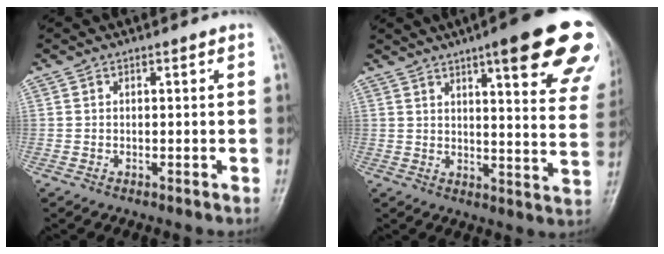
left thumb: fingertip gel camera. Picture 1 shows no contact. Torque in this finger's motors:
{"motor_torque": [2.78, 2.23, 1.87, -0.90, 0.17]}